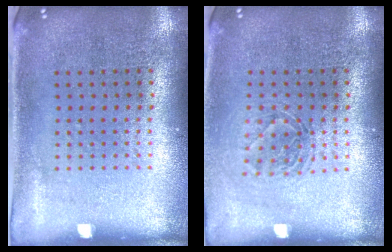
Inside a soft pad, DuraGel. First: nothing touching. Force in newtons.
{"total": 1.2, "press": 1.1, "slide": 0.6}